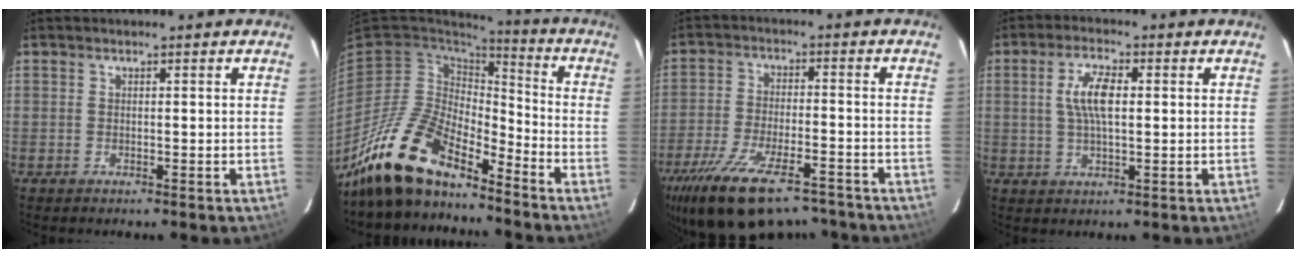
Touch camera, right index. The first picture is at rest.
{"total": 16.3, "force": [-13.7, 4.9, 7.4], "torque": [-0.152, -0.014, -0.260]}
{"total": 21.3, "force": [-15.9, 8.0, 11.7], "torque": [-0.235, -0.036, -0.244]}
{"total": 6.3, "force": [1.0, 2.3, 5.8], "torque": [-0.112, 0.007, 0.020]}